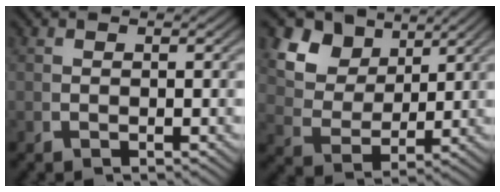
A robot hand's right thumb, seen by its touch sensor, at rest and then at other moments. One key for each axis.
{"total": 9.0, "fx": 3.5, "fy": 6.4, "fz": 5.3, "tx": -0.121, "ty": -0.011, "tz": 0.066}